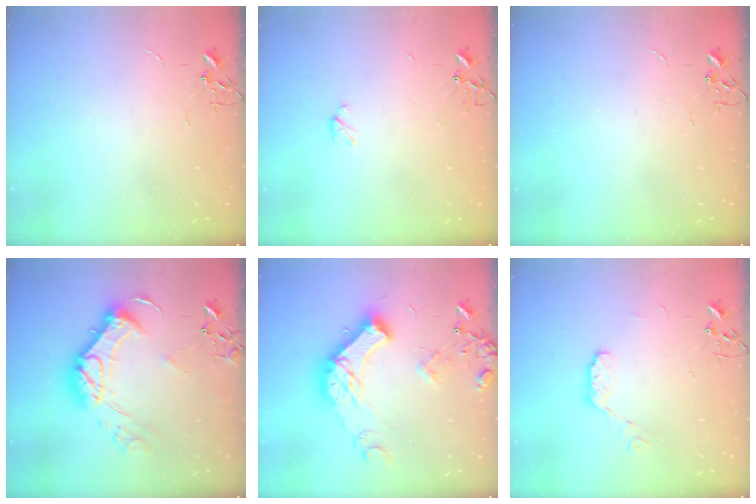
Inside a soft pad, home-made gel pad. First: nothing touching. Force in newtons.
{"total": 3.4, "press": 3.3, "slide": 0.4}
{"total": 0.0}
{"total": 17.9, "press": 17.8, "slide": 1.7}
{"total": 20.8, "press": 20.7, "slide": 2.1}
{"total": 6.8, "press": 6.8, "slide": 0.5}